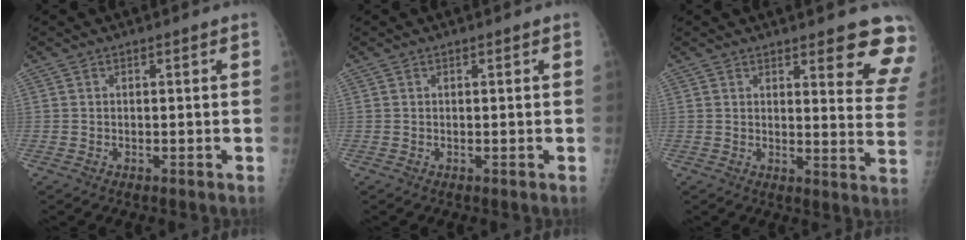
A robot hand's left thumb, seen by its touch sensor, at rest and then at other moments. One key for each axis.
{"total": 0.0}
{"total": 12.1, "fx": 8.9, "fy": 3.0, "fz": 7.6, "tx": -0.050, "ty": -0.055, "tz": 0.088}